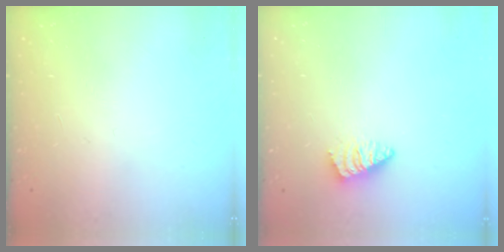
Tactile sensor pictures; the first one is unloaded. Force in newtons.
{"total": 1.1, "press": 1.1, "slide": 0.2}